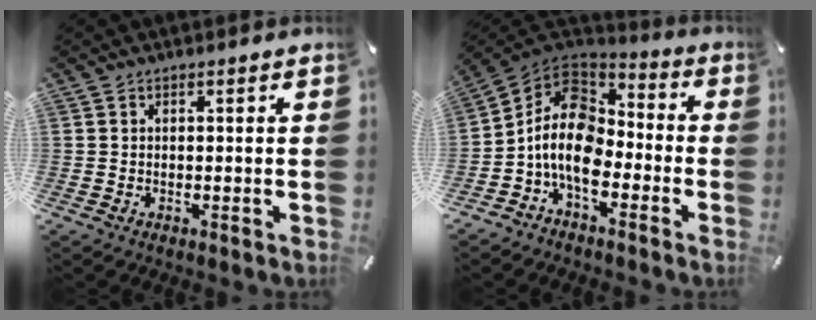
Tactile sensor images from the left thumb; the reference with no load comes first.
{"total": 12.8, "force": [-4.6, 8.8, 8.0], "torque": [-0.175, 0.024, -0.088]}